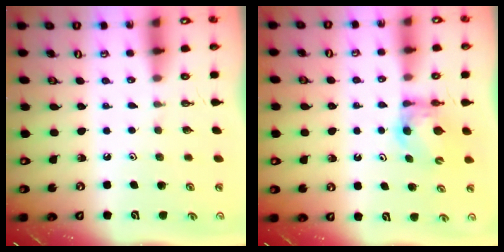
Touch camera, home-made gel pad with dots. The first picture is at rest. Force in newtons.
{"total": 6.8, "press": 6.8, "slide": 0.5}